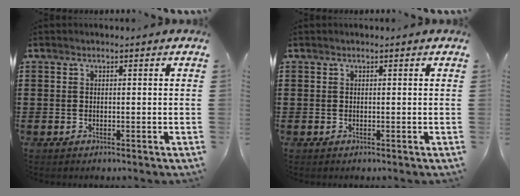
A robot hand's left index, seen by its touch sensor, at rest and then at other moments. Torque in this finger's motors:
{"motor_torque": [-0.01, 0.01, 0.00, 0.00]}